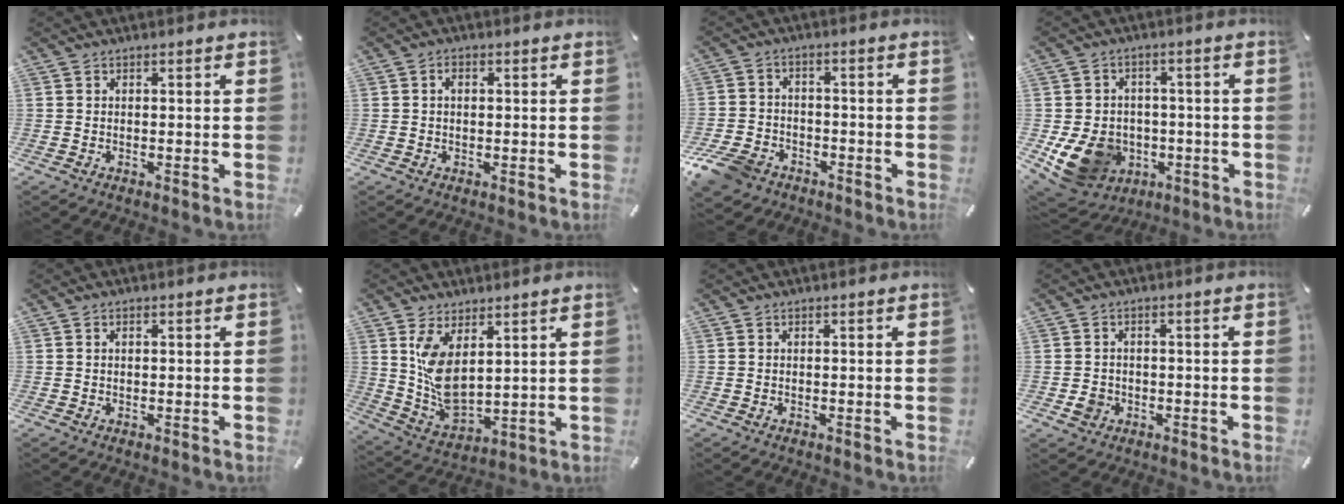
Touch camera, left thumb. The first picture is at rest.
{"total": 1.8, "force": [0.3, 1.1, 1.3], "torque": [-0.029, 0.006, 0.004]}
{"total": 8.2, "force": [-5.4, 5.3, 3.0], "torque": [-0.073, 0.030, -0.106]}
{"total": 12.6, "force": [-3.5, 10.6, 6.0], "torque": [-0.135, 0.015, -0.054]}
{"total": 0.9, "force": [0.2, 0.5, 0.8], "torque": [-0.016, 0.004, 0.003]}
{"total": 9.5, "force": [4.3, 4.9, 6.9], "torque": [-0.154, -0.028, 0.082]}
{"total": 0.0}
{"total": 3.4, "force": [-1.0, 3.0, 1.3], "torque": [-0.028, 0.003, -0.019]}